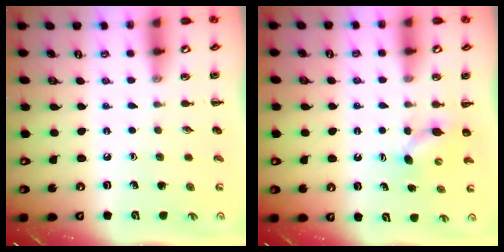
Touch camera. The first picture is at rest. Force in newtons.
{"total": 3.6, "press": 3.5, "slide": 0.5}